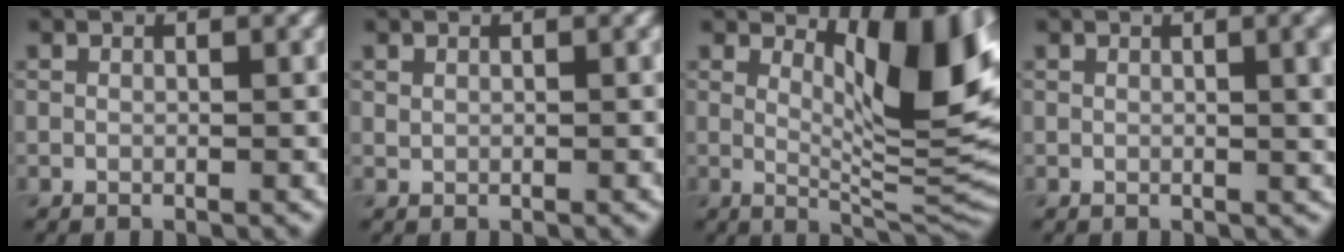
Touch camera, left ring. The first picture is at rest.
{"total": 0.0}
{"total": 9.8, "force": [3.5, 3.1, 8.6], "torque": [-0.120, -0.012, 0.063]}
{"total": 4.6, "force": [1.2, 1.8, 4.1], "torque": [-0.032, 0.009, 0.018]}